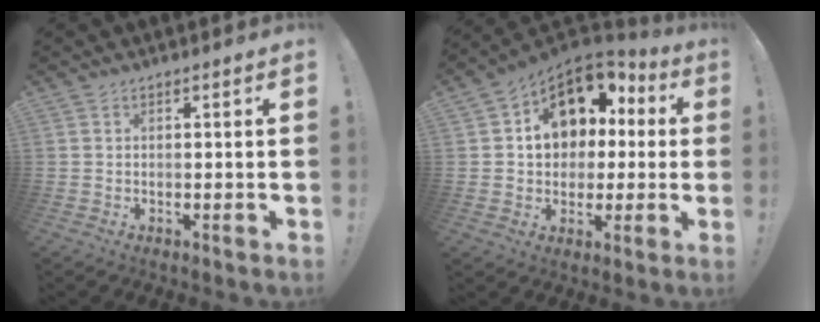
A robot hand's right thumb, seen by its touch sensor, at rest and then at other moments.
{"total": 13.6, "force": [4.9, 10.5, 7.1], "torque": [-0.106, -0.024, 0.100]}